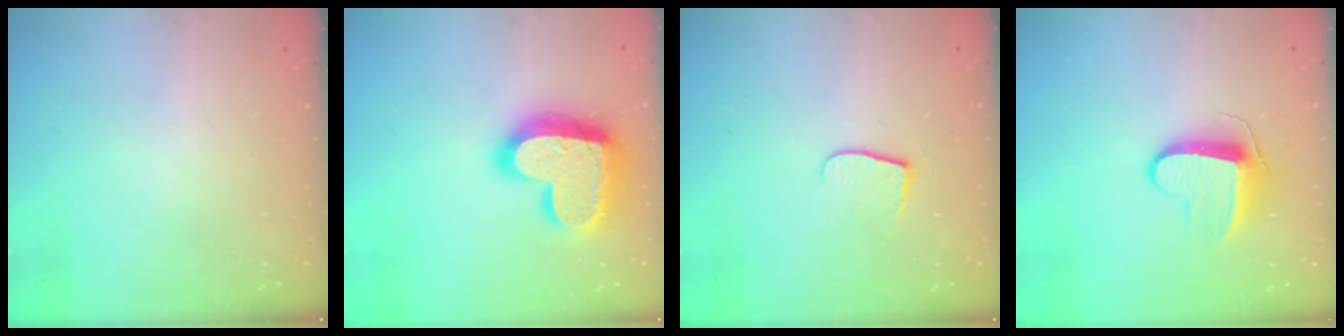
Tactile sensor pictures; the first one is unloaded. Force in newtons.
{"total": 22.4, "press": 22.4, "slide": 1.4}
{"total": 5.4, "press": 5.4, "slide": 0.5}
{"total": 9.8, "press": 9.8, "slide": 0.5}